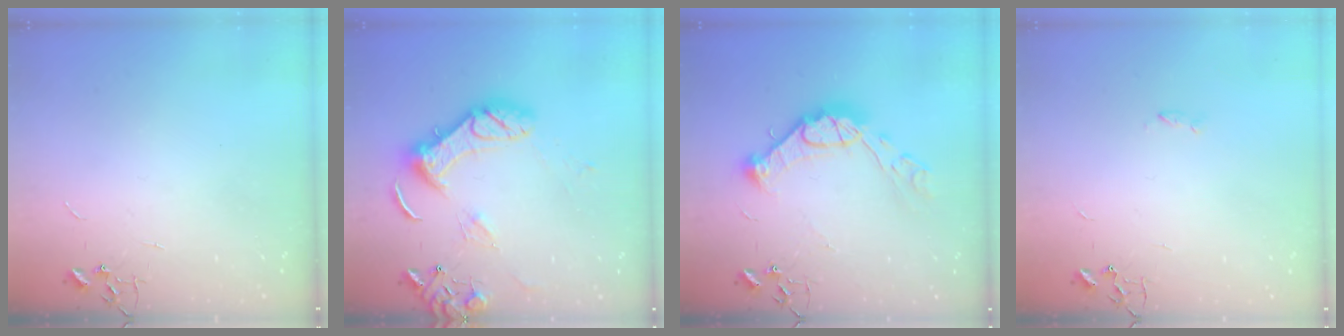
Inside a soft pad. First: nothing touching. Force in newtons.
{"total": 15.2, "press": 15.1, "slide": 2.4}
{"total": 15.3, "press": 15.2, "slide": 1.9}
{"total": 1.8, "press": 1.7, "slide": 0.4}